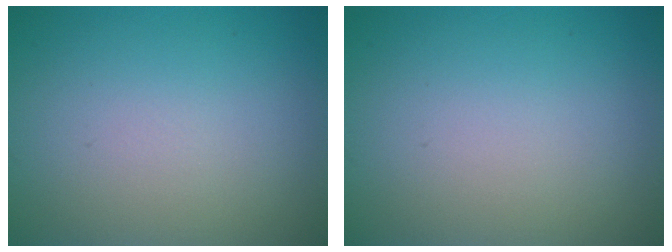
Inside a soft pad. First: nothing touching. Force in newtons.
{"total": 0.0}